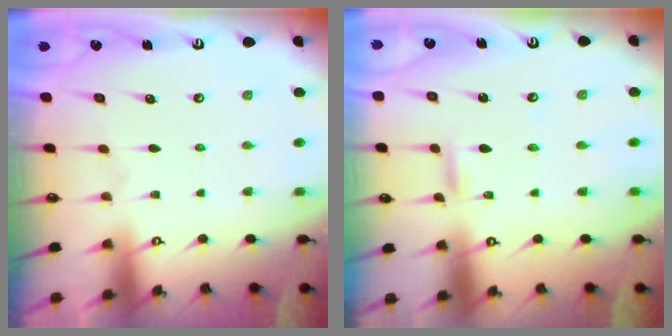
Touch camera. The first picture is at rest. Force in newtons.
{"total": 2.1, "press": 2.1, "slide": 0.1}